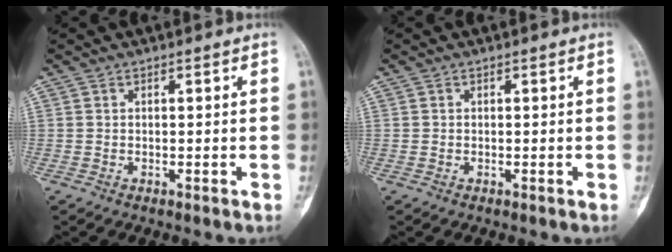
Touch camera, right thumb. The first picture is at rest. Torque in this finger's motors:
{"motor_torque": [-0.24, -0.33, 0.23, 0.08, -0.10]}